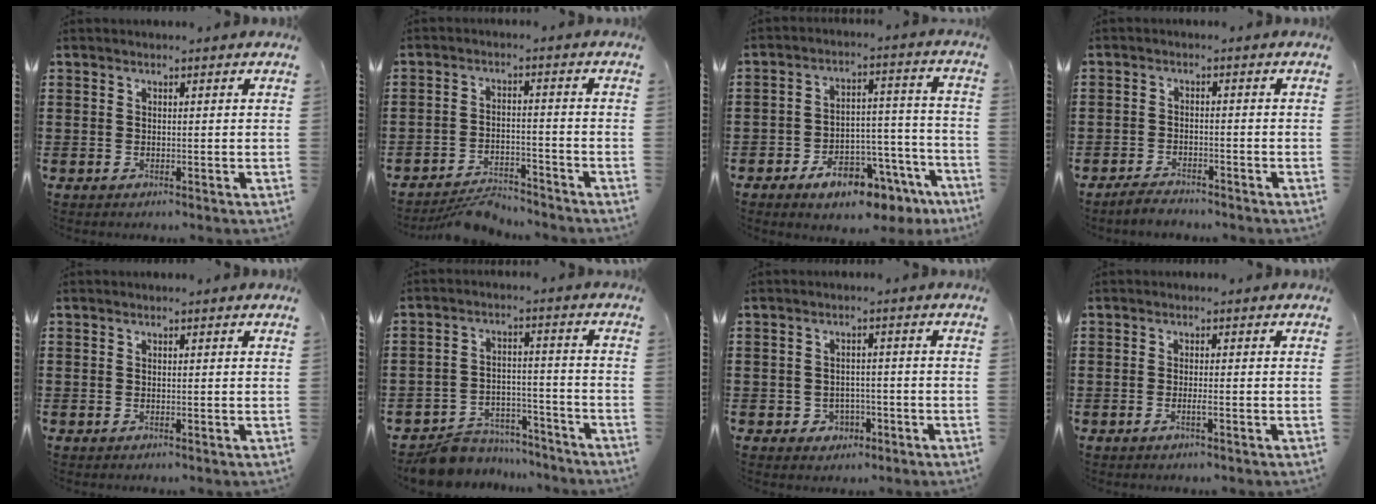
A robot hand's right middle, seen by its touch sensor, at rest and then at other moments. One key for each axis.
{"total": 4.8, "fx": -4.7, "fy": 0.7, "fz": 0.8, "tx": -0.014, "ty": 0.010, "tz": -0.095}
{"total": 9.1, "fx": -6.9, "fy": 3.6, "fz": 4.8, "tx": -0.074, "ty": 0.033, "tz": -0.123}
{"total": 2.7, "fx": -2.7, "fy": 0.5, "fz": 0.1, "tx": -0.008, "ty": 0.004, "tz": -0.057}
{"total": 0.0}
{"total": 7.2, "fx": -6.9, "fy": 1.7, "fz": 0.8, "tx": -0.011, "ty": 0.024, "tz": -0.134}
{"total": 2.2, "fx": -1.3, "fy": 1.8, "fz": 0.5, "tx": -0.017, "ty": 0.003, "tz": -0.031}
{"total": 1.3, "fx": -0.6, "fy": 0.0, "fz": 1.1, "tx": -0.022, "ty": -0.001, "tz": -0.011}